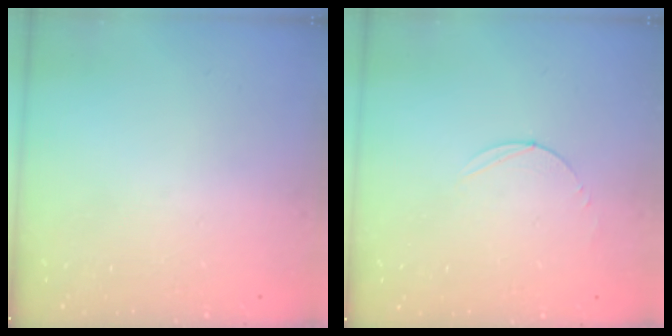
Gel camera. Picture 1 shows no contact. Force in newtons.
{"total": 3.0, "press": 3.0, "slide": 0.3}